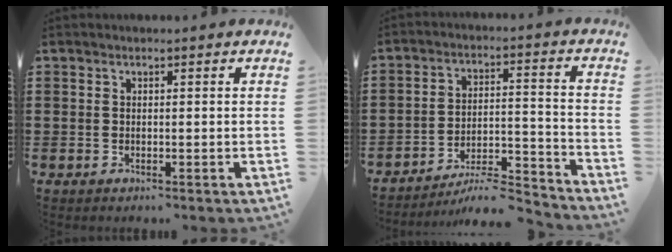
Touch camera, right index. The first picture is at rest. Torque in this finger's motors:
{"motor_torque": [0.01, -0.04, 0.11, -0.01]}